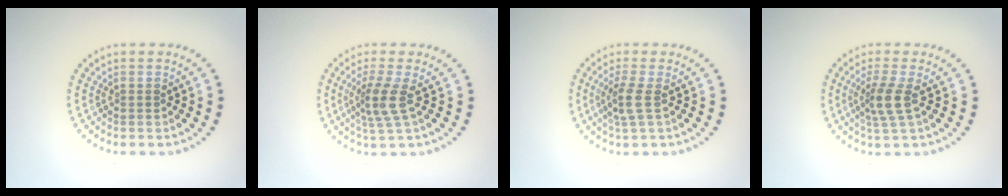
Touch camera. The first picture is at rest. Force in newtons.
{"total": 2.8, "press": 2.1, "slide": 1.8}
{"total": 2.3, "press": 2.0, "slide": 1.1}
{"total": 2.8, "press": 2.1, "slide": 1.8}